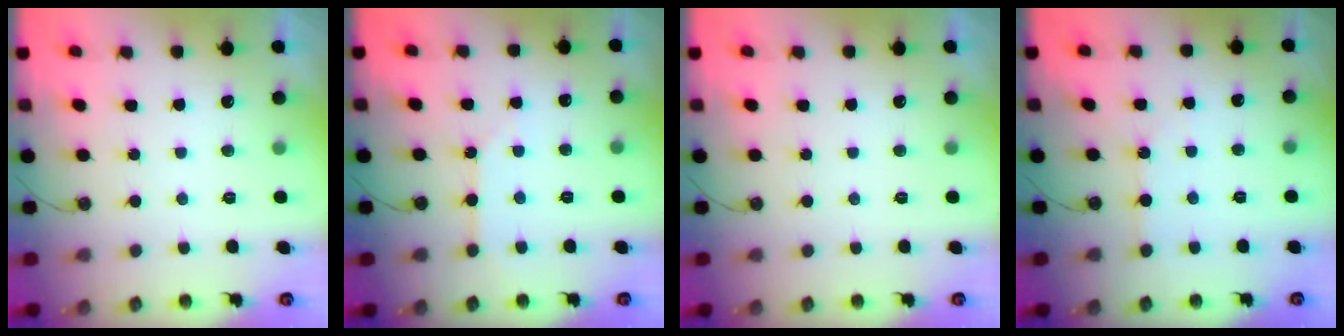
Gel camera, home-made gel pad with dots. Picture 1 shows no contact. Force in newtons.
{"total": 2.1, "press": 2.1, "slide": 0.3}
{"total": 0.0}
{"total": 2.7, "press": 2.7, "slide": 0.5}